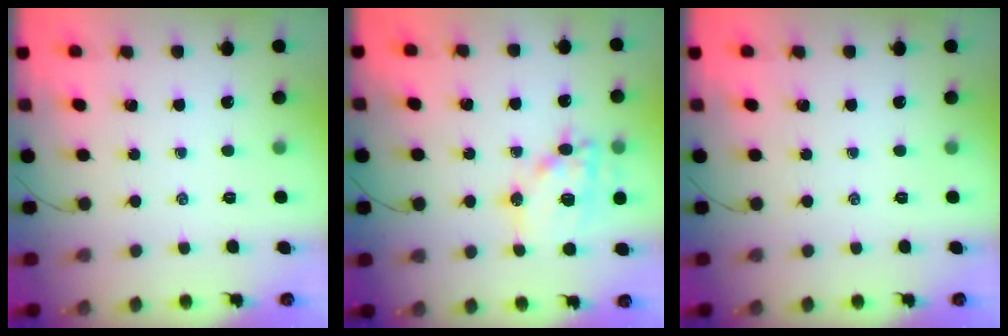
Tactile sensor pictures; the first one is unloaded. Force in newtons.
{"total": 15.1, "press": 15.0, "slide": 2.2}
{"total": 0.0}